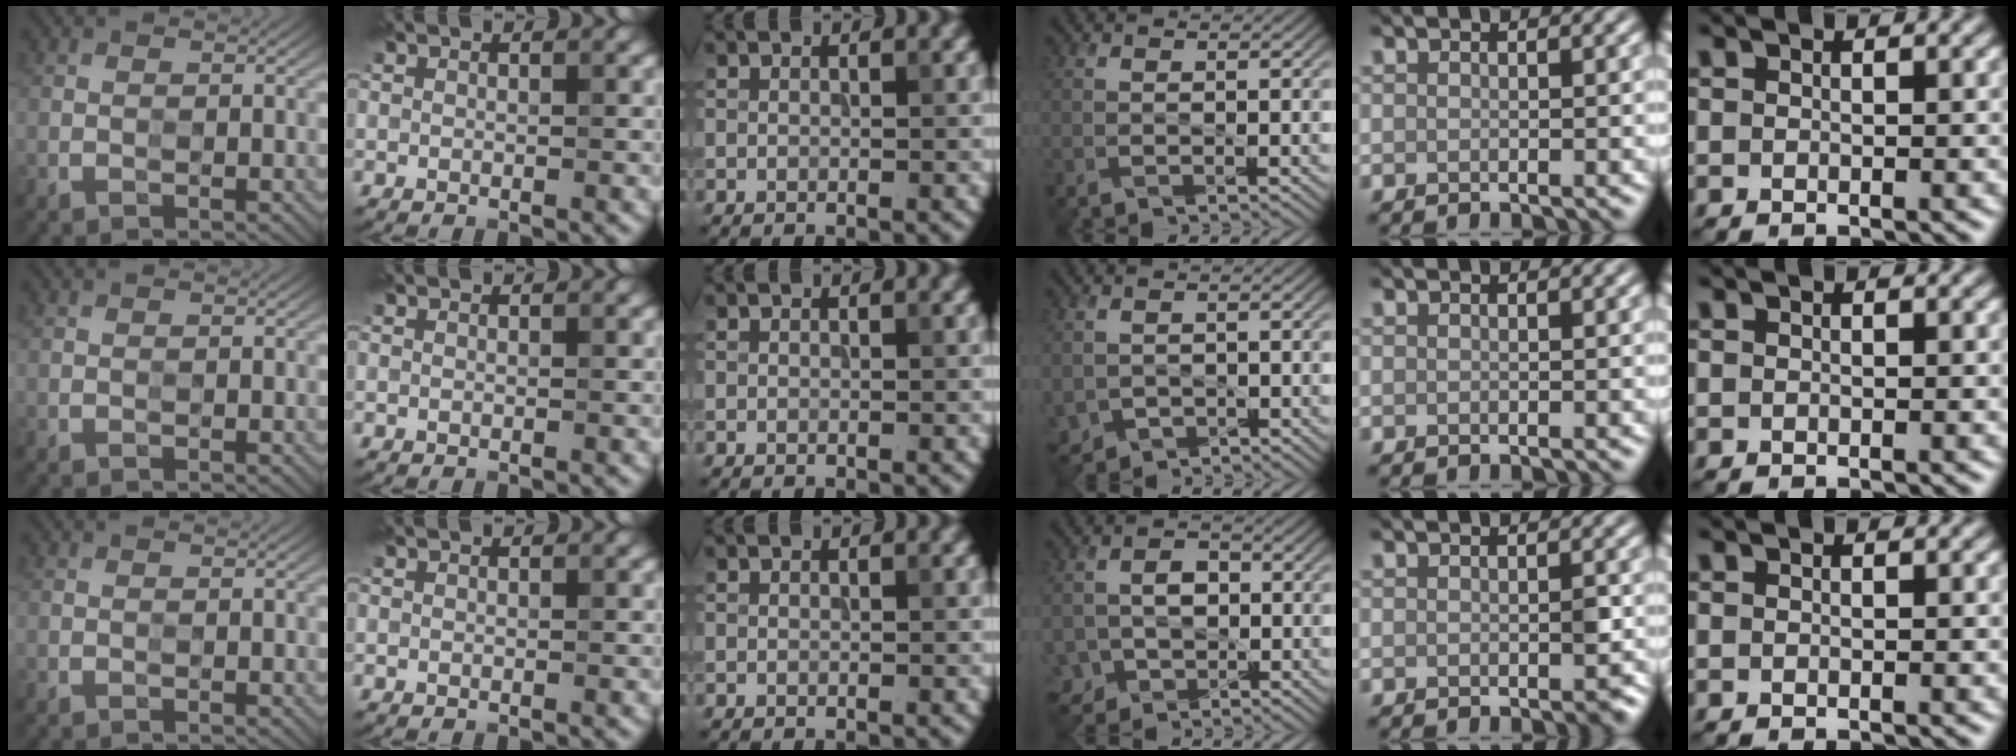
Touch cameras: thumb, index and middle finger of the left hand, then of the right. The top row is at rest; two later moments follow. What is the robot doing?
{"motion": "press", "object": "stopwatch"}